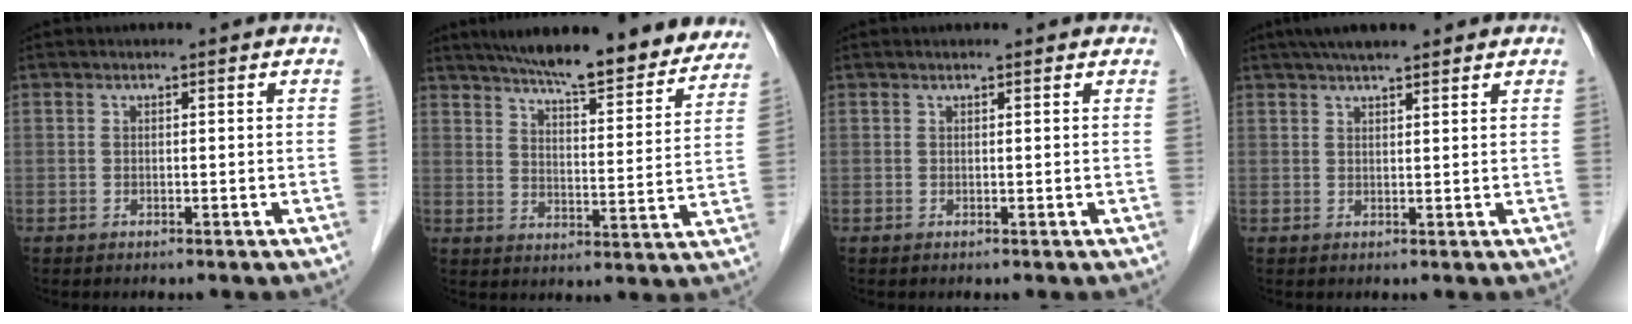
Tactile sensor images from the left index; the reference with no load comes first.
{"total": 21.9, "force": [19.2, 3.6, 9.9], "torque": [-0.140, -0.015, 0.246]}
{"total": 1.6, "force": [1.5, 0.5, 0.5], "torque": [-0.014, 0.015, 0.014]}
{"total": 6.7, "force": [5.5, 1.0, 3.7], "torque": [-0.054, 0.032, 0.085]}